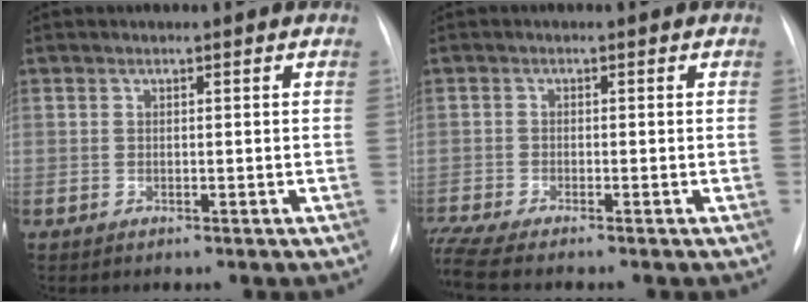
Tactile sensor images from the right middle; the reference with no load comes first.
{"total": 5.5, "force": [-4.8, -0.6, 2.6], "torque": [-0.064, -0.010, -0.089]}